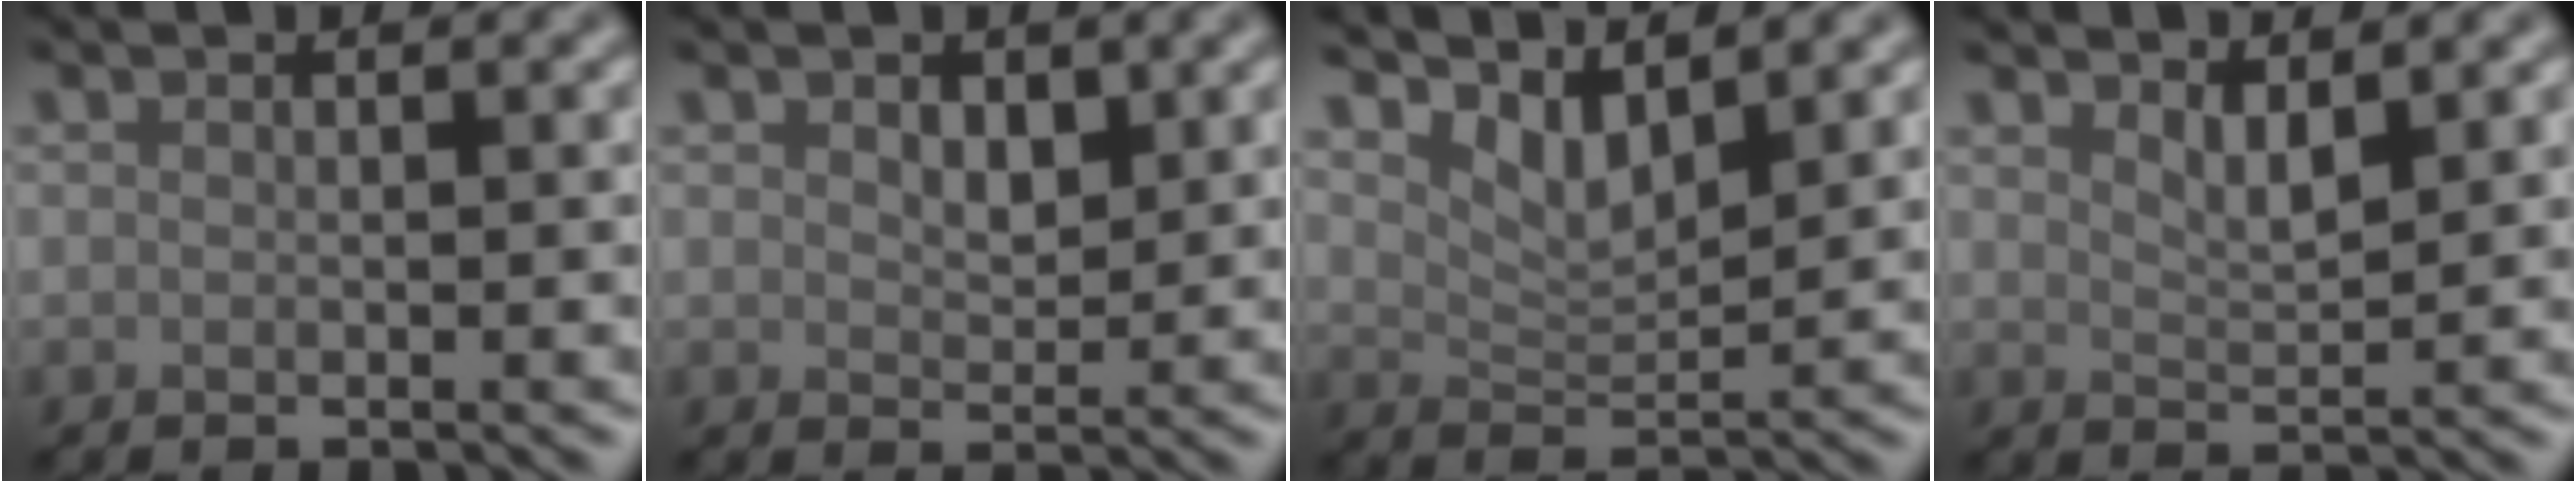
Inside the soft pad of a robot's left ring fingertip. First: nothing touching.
{"total": 1.8, "force": [1.0, 1.0, 1.1], "torque": [-0.020, -0.003, 0.019]}
{"total": 3.5, "force": [2.9, 0.8, 1.8], "torque": [-0.043, -0.010, 0.057]}
{"total": 2.2, "force": [1.6, 0.5, 1.4], "torque": [-0.024, -0.008, 0.031]}